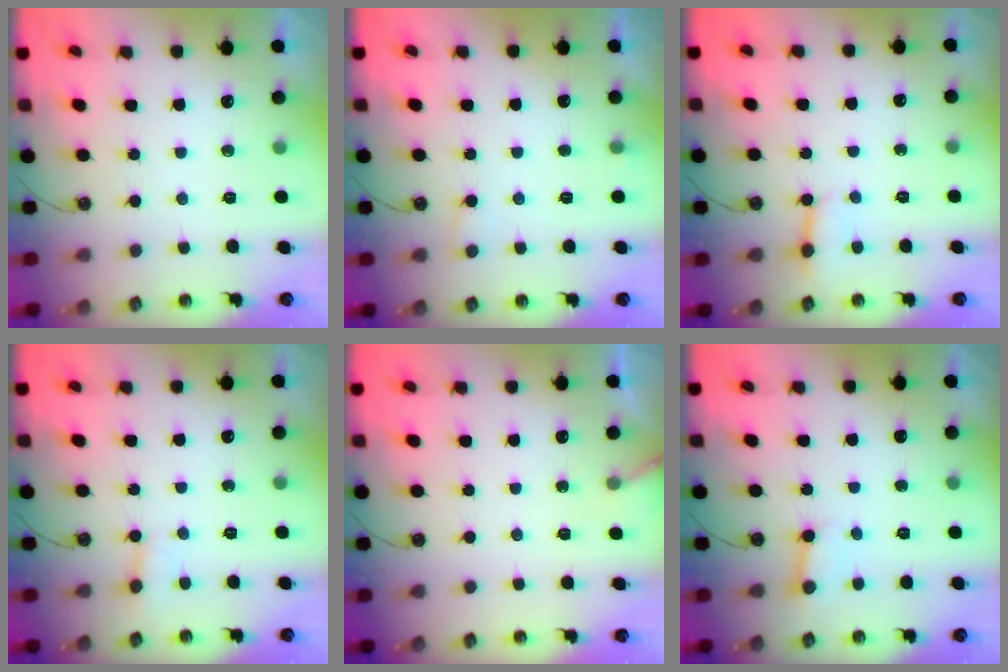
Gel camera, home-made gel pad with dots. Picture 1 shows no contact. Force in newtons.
{"total": 6.0, "press": 6.0, "slide": 0.4}
{"total": 3.7, "press": 3.7, "slide": 0.3}
{"total": 3.7, "press": 3.6, "slide": 0.5}
{"total": 4.2, "press": 4.2, "slide": 0.3}
{"total": 2.8, "press": 2.8, "slide": 0.5}